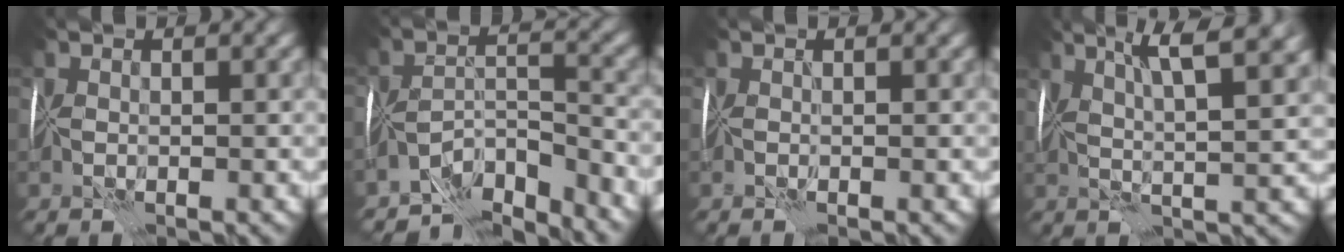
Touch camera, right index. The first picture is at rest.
{"total": 6.8, "force": [-6.7, -0.1, 1.1], "torque": [0.004, -0.015, -0.117]}
{"total": 1.4, "force": [-0.2, -1.2, -0.6], "torque": [0.018, -0.001, -0.004]}
{"total": 6.1, "force": [3.3, 0.3, 5.1], "torque": [-0.072, 0.010, 0.048]}